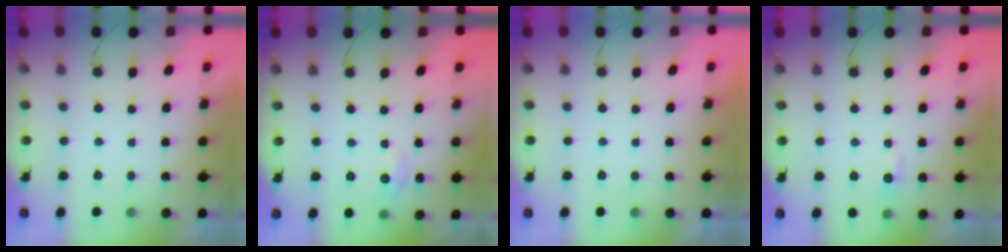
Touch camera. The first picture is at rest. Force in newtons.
{"total": 4.8, "press": 4.7, "slide": 0.6}
{"total": 0.0}
{"total": 4.3, "press": 4.3, "slide": 0.6}